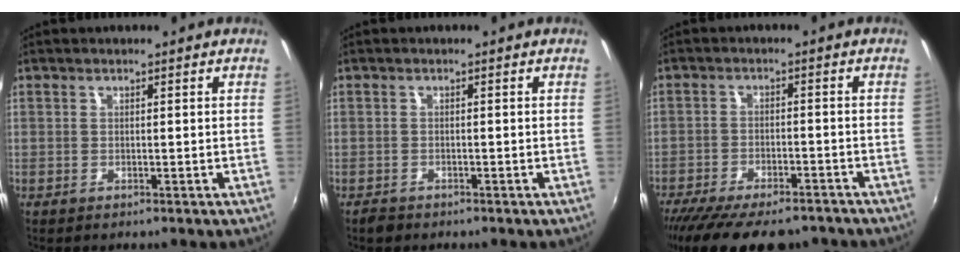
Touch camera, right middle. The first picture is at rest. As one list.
[{"total": 1.7, "force": [-1.4, 0.8, 0.5], "torque": [-0.013, -0.002, -0.024]}, {"total": 16.4, "force": [-13.2, 5.2, 8.1], "torque": [-0.168, -0.039, -0.196]}]